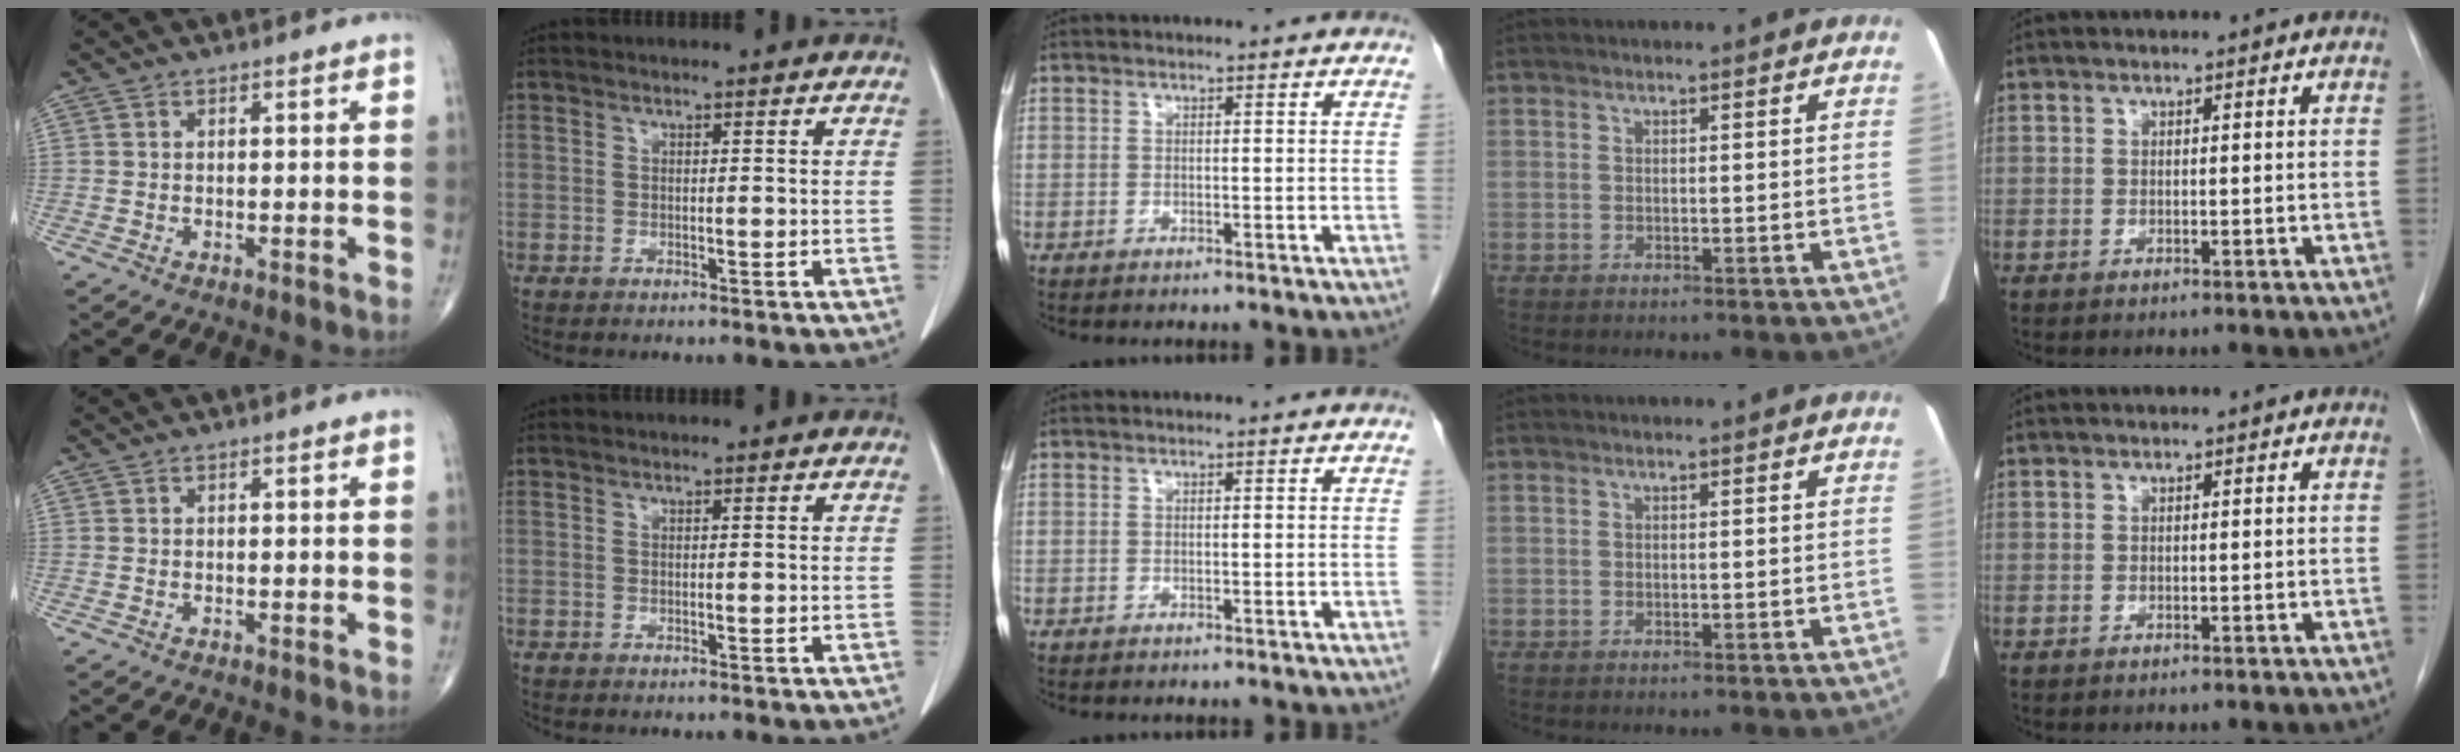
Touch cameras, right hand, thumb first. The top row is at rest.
{}